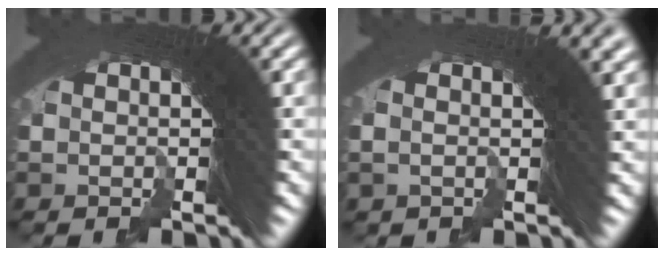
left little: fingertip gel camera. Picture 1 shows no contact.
{"total": 2.9, "force": [1.3, 0.4, 2.6], "torque": [-0.020, 0.021, 0.011]}